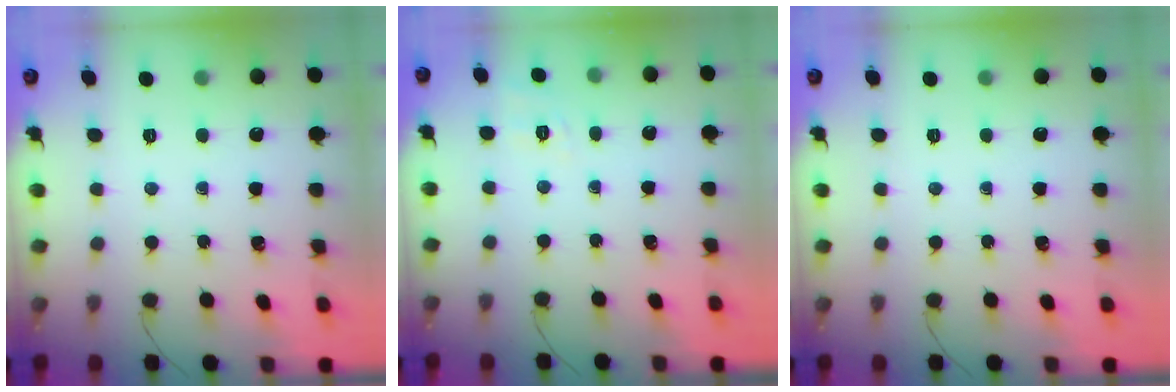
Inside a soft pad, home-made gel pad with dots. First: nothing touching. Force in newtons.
{"total": 2.0, "press": 0.6, "slide": 1.9}
{"total": 0.0}